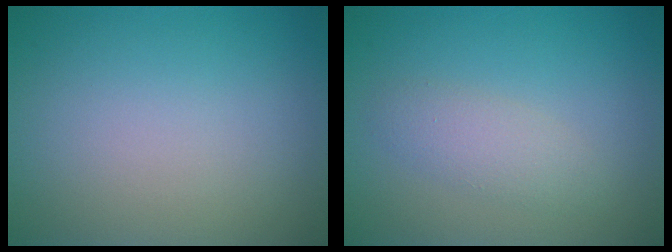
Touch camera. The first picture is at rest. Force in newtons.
{"total": 2.1, "press": 2.1, "slide": 0.1}